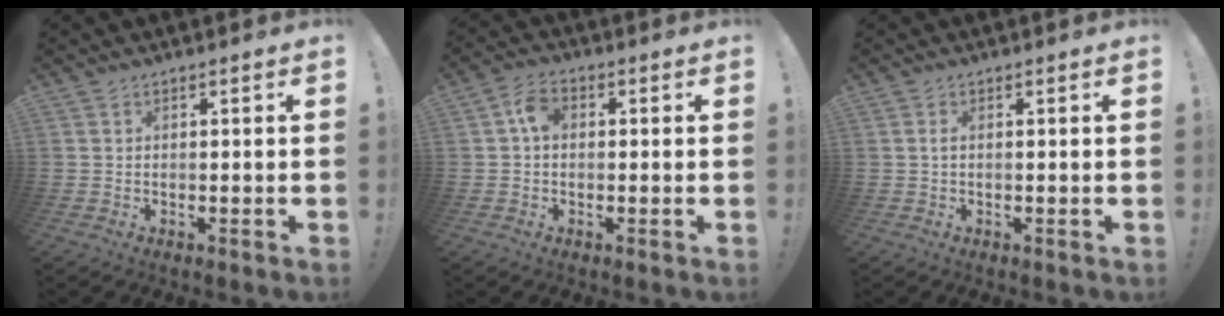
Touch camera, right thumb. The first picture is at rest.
{"total": 5.2, "force": [0.4, 3.3, 4.0], "torque": [-0.068, 0.015, 0.010]}
{"total": 1.1, "force": [0.2, 0.6, 0.9], "torque": [-0.014, 0.000, 0.001]}